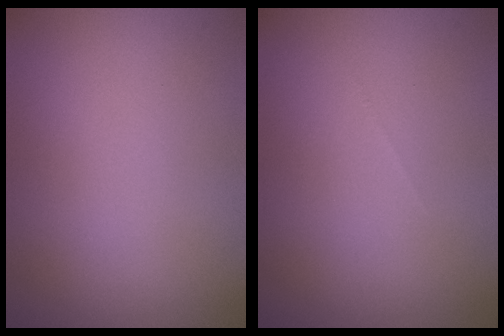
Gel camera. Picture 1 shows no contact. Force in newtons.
{"total": 0.0}